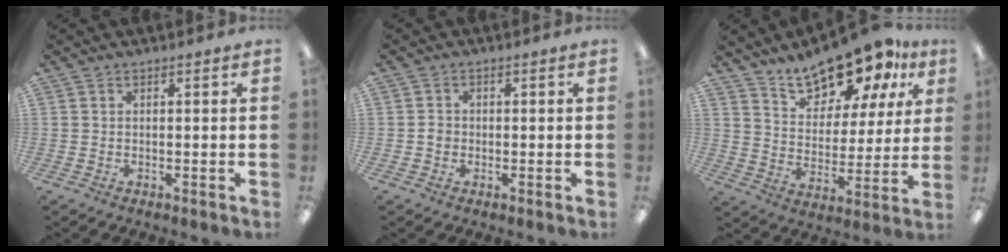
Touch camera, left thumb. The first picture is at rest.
{"total": 1.6, "force": [-0.3, 1.4, 0.8], "torque": [-0.015, 0.006, -0.008]}
{"total": 16.0, "force": [13.5, 6.3, 5.9], "torque": [-0.097, -0.099, 0.241]}